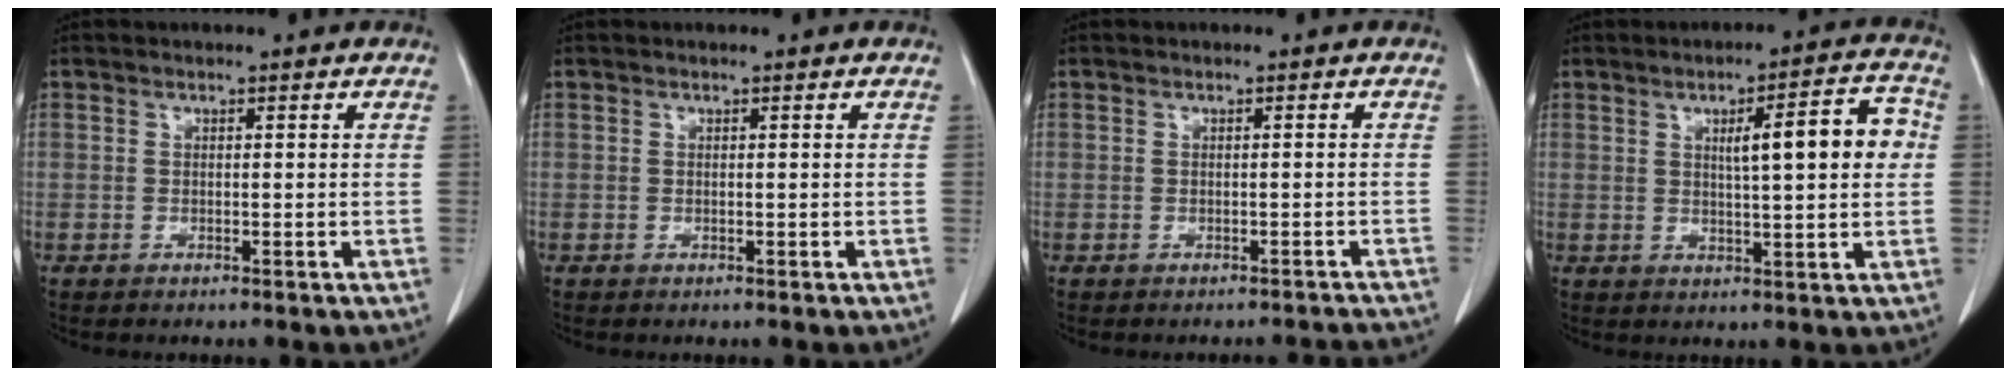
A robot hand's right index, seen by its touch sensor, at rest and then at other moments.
{"total": 0.0}
{"total": 3.5, "force": [-3.3, 1.1, 0.0], "torque": [0.008, 0.004, -0.033]}
{"total": 9.0, "force": [1.6, 1.3, 8.8], "torque": [-0.124, 0.018, 0.024]}